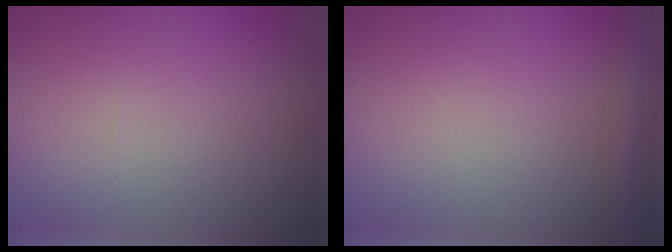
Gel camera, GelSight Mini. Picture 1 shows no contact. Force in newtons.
{"total": 2.6, "press": 2.6, "slide": 0.1}